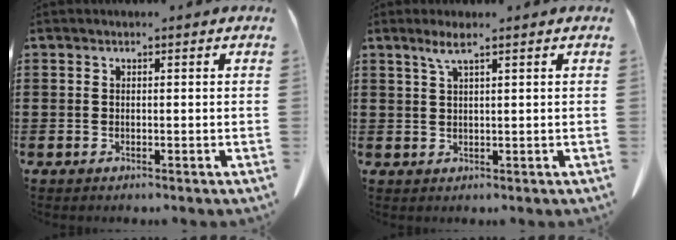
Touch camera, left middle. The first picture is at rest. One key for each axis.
{"total": 2.4, "fx": 1.6, "fy": 0.0, "fz": 1.8, "tx": -0.041, "ty": -0.001, "tz": 0.028}